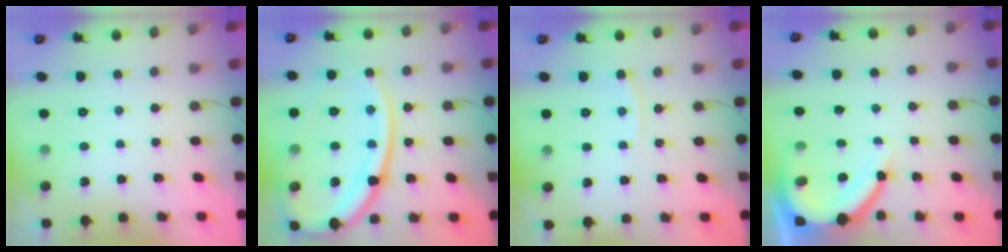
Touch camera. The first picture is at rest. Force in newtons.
{"total": 23.9, "press": 23.7, "slide": 2.6}
{"total": 4.5, "press": 4.4, "slide": 0.5}
{"total": 10.1, "press": 10.0, "slide": 1.2}